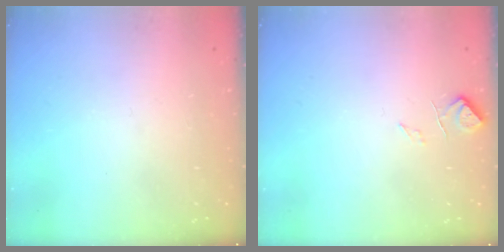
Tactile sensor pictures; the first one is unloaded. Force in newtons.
{"total": 4.6, "press": 4.5, "slide": 0.9}